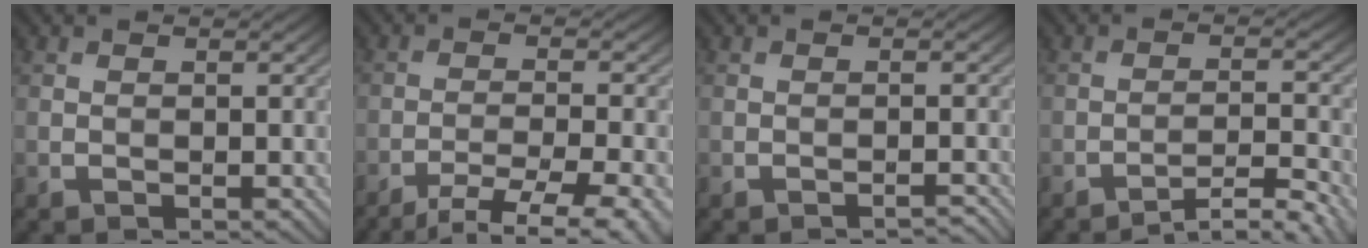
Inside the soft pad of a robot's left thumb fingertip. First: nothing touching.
{"total": 5.8, "force": [-4.2, 0.6, 3.9], "torque": [-0.070, -0.003, -0.064]}
{"total": 1.4, "force": [-1.4, -0.2, 0.0], "torque": [0.006, 0.008, -0.023]}
{"total": 3.6, "force": [-3.2, -0.3, 1.6], "torque": [-0.025, 0.010, -0.048]}